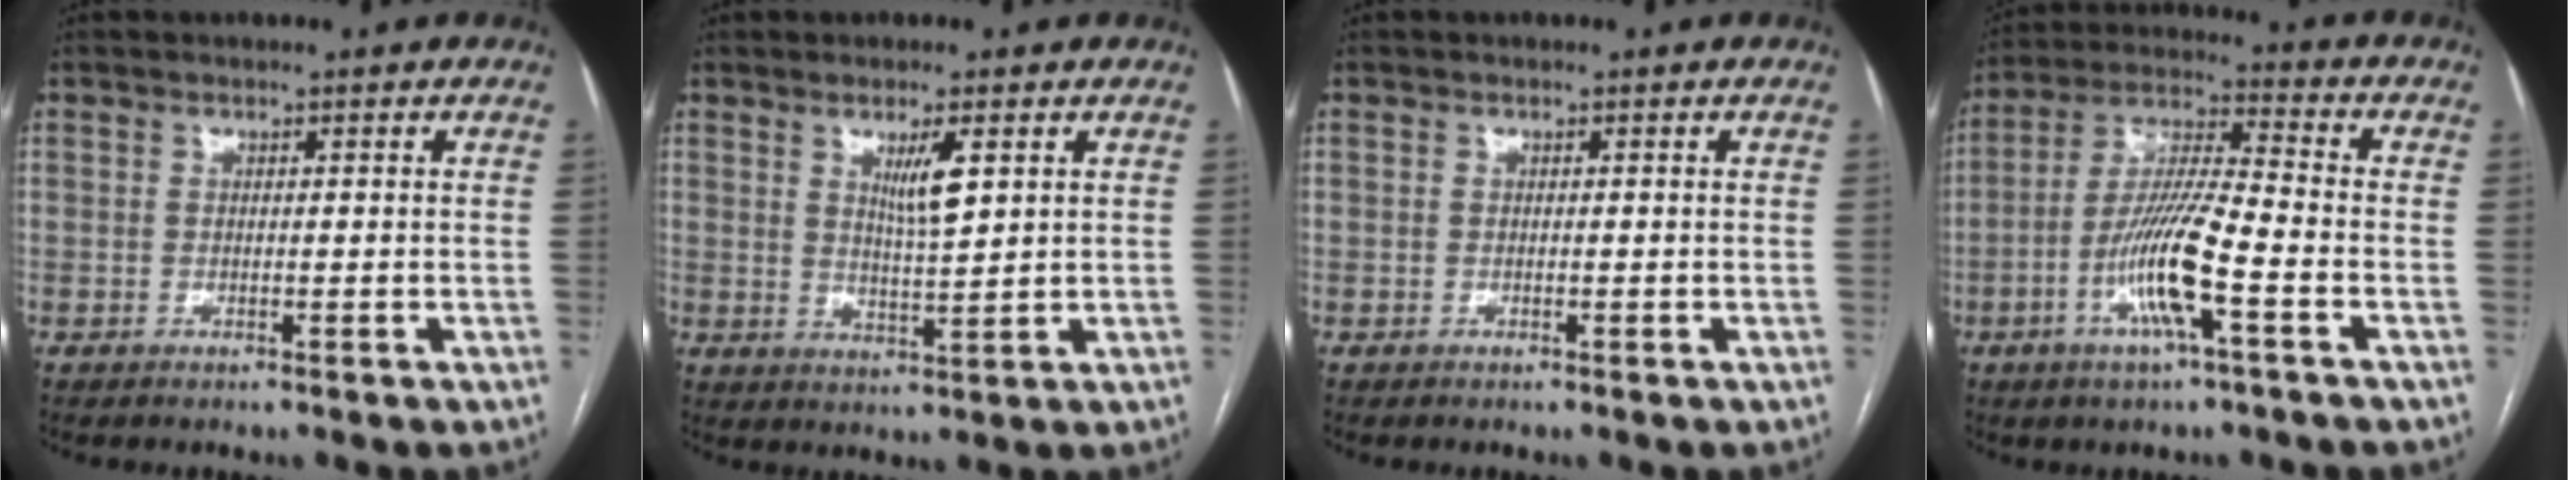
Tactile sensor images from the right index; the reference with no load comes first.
{"total": 4.7, "force": [2.0, 0.5, 4.3], "torque": [-0.076, -0.008, 0.038]}
{"total": 0.0}
{"total": 11.9, "force": [-4.3, 0.9, 11.0], "torque": [-0.222, -0.001, -0.084]}